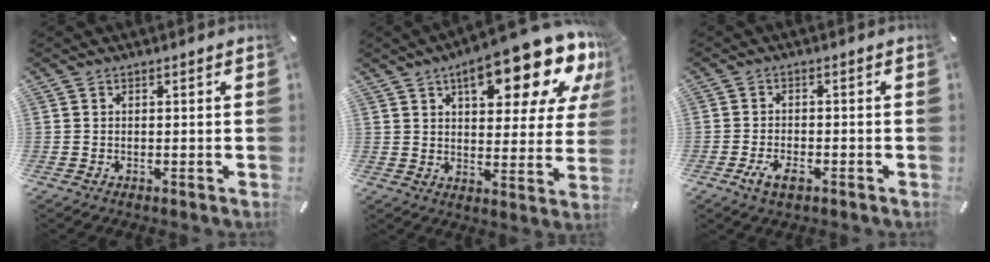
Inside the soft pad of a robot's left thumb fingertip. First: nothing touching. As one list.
[{"total": 21.0, "force": [12.2, 8.7, 14.7], "torque": [-0.181, -0.074, 0.193]}, {"total": 3.9, "force": [-2.1, 1.9, 2.7], "torque": [-0.062, 0.005, -0.041]}]